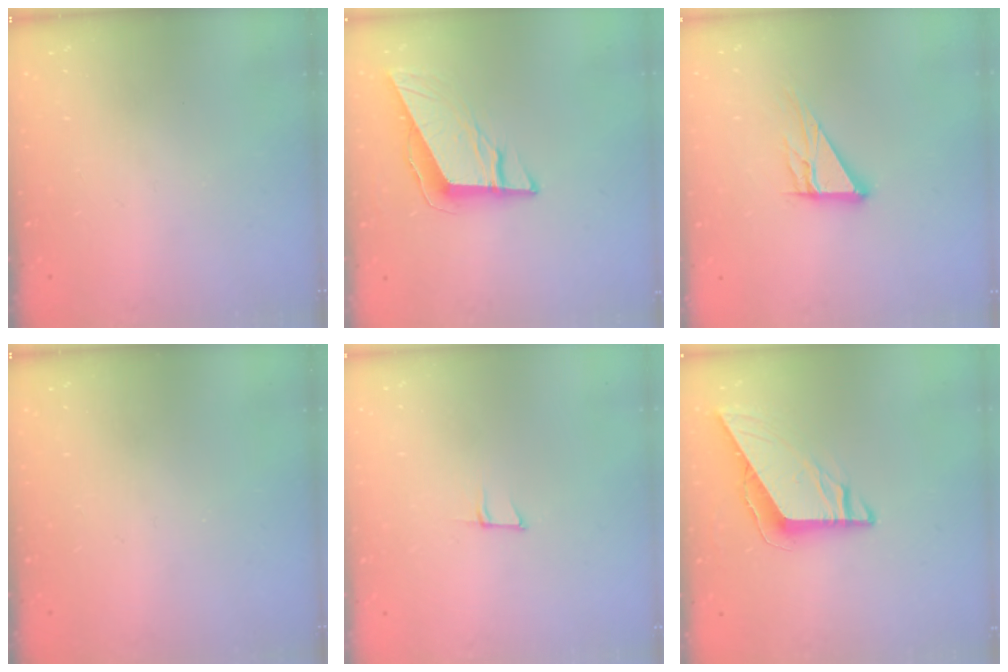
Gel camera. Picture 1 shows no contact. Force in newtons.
{"total": 9.6, "press": 9.4, "slide": 1.8}
{"total": 10.3, "press": 10.2, "slide": 1.0}
{"total": 0.0}
{"total": 5.5, "press": 5.4, "slide": 0.8}
{"total": 8.1, "press": 8.1, "slide": 0.3}